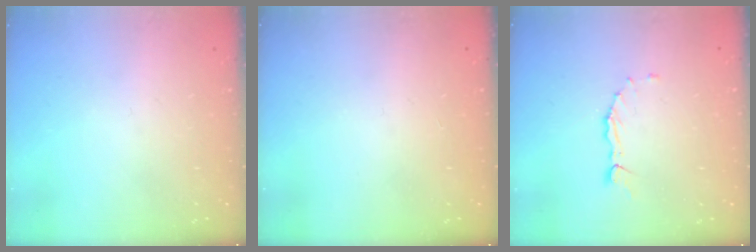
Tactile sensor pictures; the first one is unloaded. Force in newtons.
{"total": 1.6, "press": 1.6, "slide": 0.1}
{"total": 2.2, "press": 2.2, "slide": 0.2}